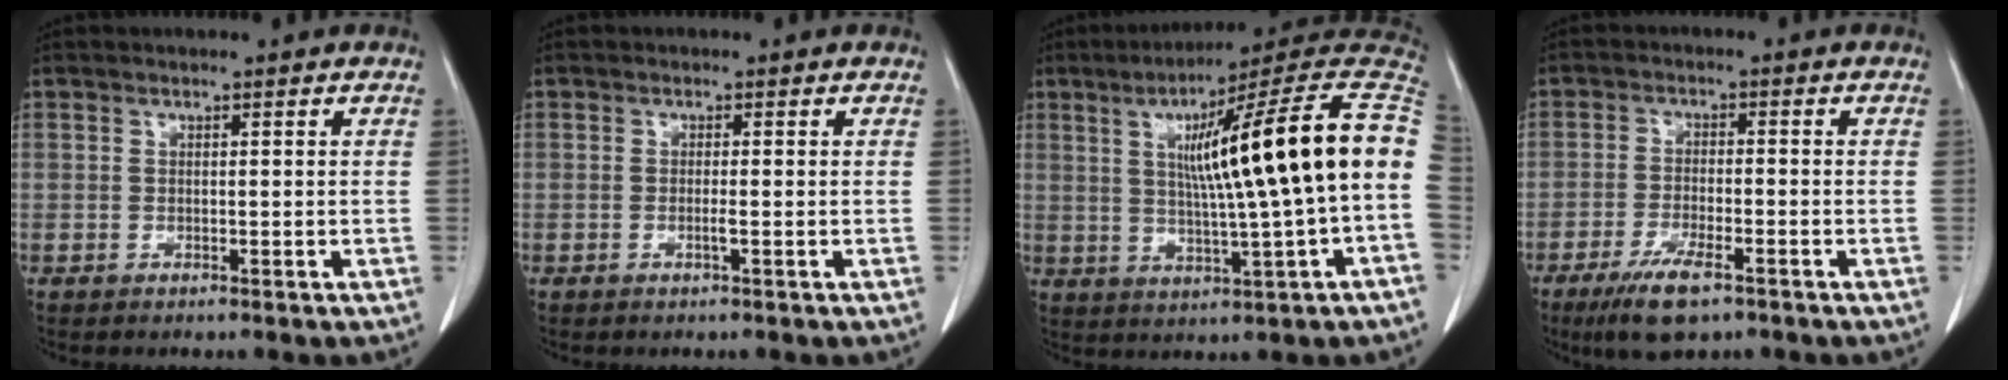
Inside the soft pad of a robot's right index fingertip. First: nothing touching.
{"total": 1.1, "force": [-0.4, -0.2, 1.0], "torque": [-0.020, -0.001, -0.009]}
{"total": 22.2, "force": [2.2, 0.3, 22.1], "torque": [-0.276, 0.040, 0.026]}
{"total": 7.6, "force": [-4.8, 1.7, 5.6], "torque": [-0.107, -0.015, -0.081]}